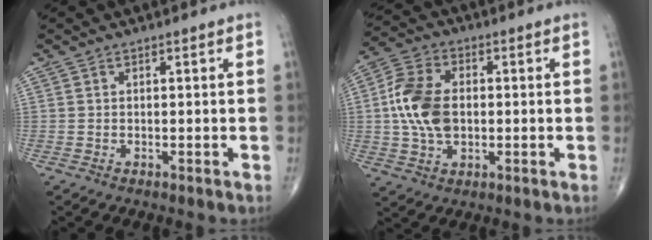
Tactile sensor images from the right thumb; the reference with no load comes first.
{"total": 11.8, "force": [0.2, 7.6, 9.1], "torque": [-0.177, 0.013, 0.001]}